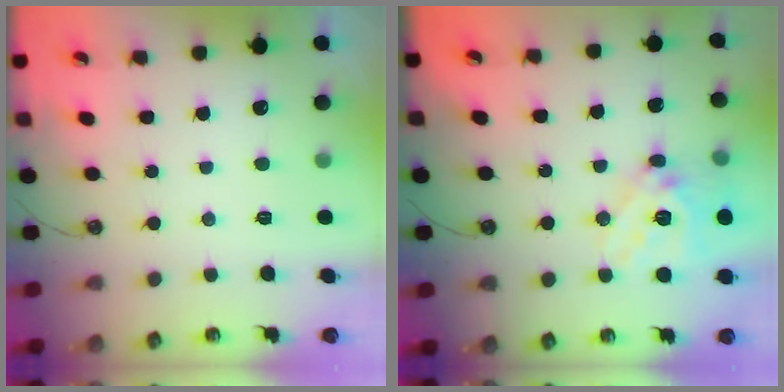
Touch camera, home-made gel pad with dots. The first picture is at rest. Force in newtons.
{"total": 17.6, "press": 17.4, "slide": 3.0}